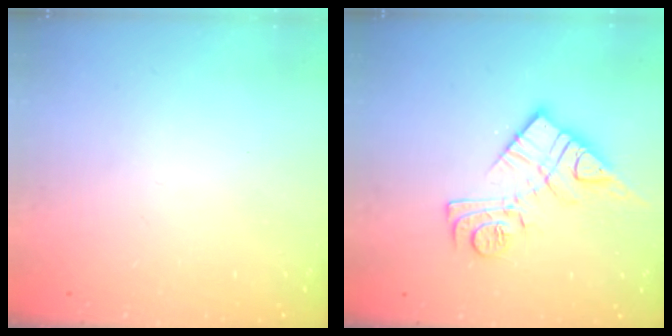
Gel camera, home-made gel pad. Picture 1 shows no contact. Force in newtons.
{"total": 13.5, "press": 13.5, "slide": 0.8}